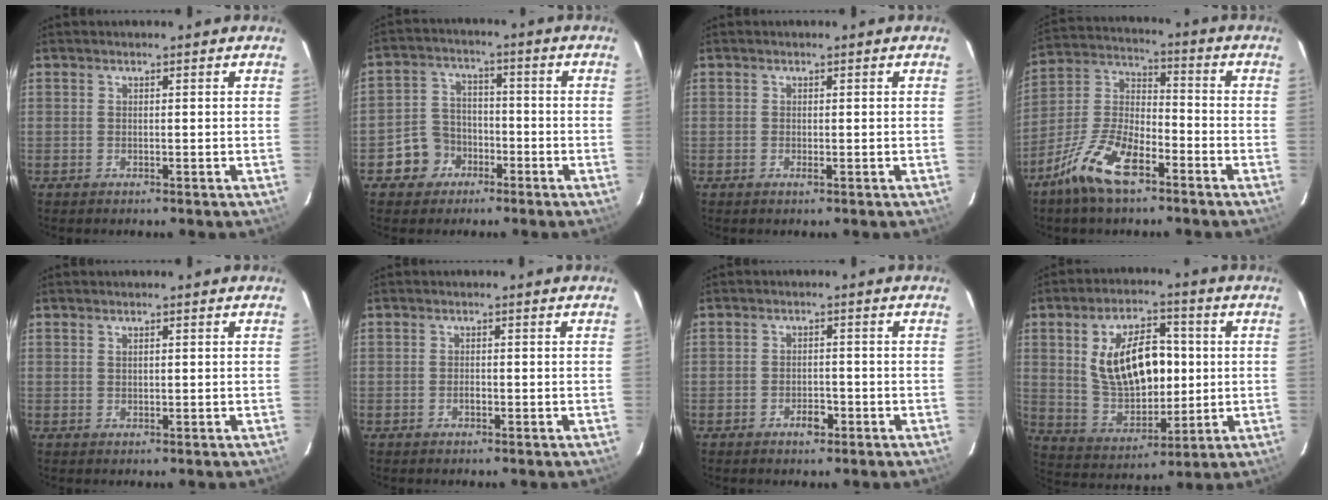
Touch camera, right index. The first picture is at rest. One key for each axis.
{"total": 7.1, "fx": -3.7, "fy": 5.9, "fz": 1.3, "tx": -0.043, "ty": 0.029, "tz": -0.057}
{"total": 1.0, "fx": -0.4, "fy": 0.1, "fz": 0.9, "tx": -0.019, "ty": -0.003, "tz": -0.007}
{"total": 13.6, "fx": -8.5, "fy": 5.1, "fz": 9.3, "tx": -0.200, "ty": 0.006, "tz": -0.162}
{"total": 0.7, "fx": 0.4, "fy": 0.4, "fz": 0.5, "tx": -0.009, "ty": 0.004, "tz": 0.008}
{"total": 0.9, "fx": -0.5, "fy": 0.5, "fz": 0.7, "tx": -0.013, "ty": 0.003, "tz": -0.009}
{"total": 2.9, "fx": -1.8, "fy": 1.6, "fz": 1.6, "tx": -0.032, "ty": 0.003, "tz": -0.027}
{"total": 15.6, "fx": 2.4, "fy": 8.7, "fz": 12.7, "tx": -0.238, "ty": 0.011, "tz": 0.061}